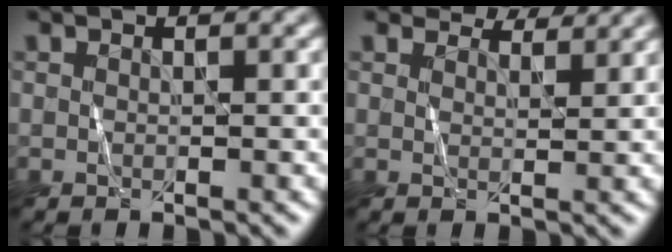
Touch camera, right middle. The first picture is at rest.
{"total": 4.5, "force": [4.3, 0.8, 1.0], "torque": [-0.026, -0.002, 0.056]}